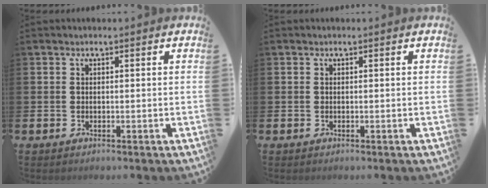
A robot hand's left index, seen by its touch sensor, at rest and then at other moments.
{"total": 0.0}